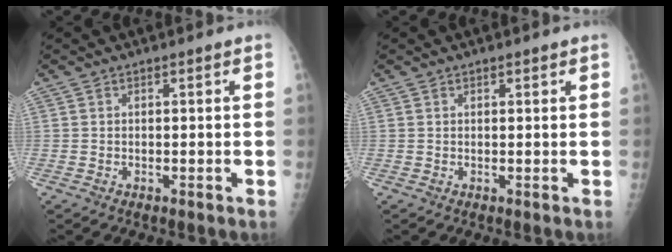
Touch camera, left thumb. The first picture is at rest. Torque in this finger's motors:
{"motor_torque": [0.29, 0.42, -0.10, -0.06, -0.03]}